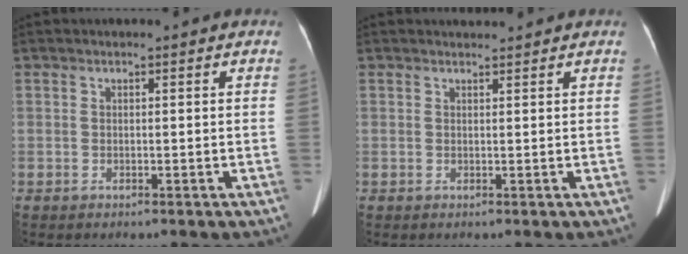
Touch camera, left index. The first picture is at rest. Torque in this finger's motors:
{"motor_torque": [0.03, -0.03, -0.43, -0.07]}